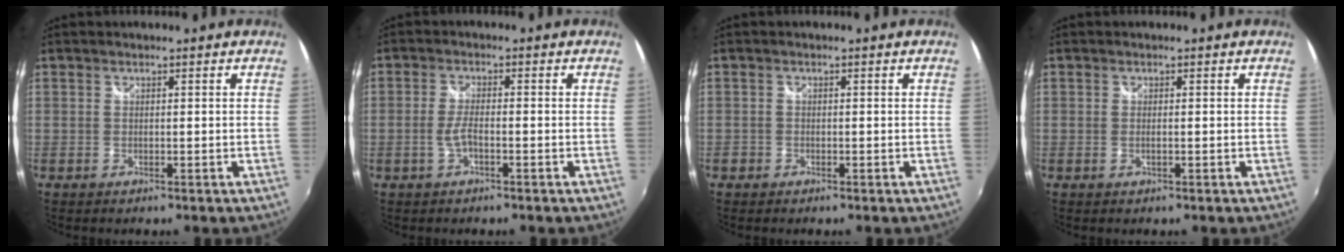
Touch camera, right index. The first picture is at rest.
{"total": 2.8, "force": [-1.3, 0.5, 2.4], "torque": [-0.055, 0.003, -0.026]}
{"total": 1.1, "force": [-0.7, 0.8, 0.2], "torque": [-0.007, 0.001, -0.014]}
{"total": 0.7, "force": [-0.3, 0.1, 0.6], "torque": [-0.013, 0.000, -0.006]}